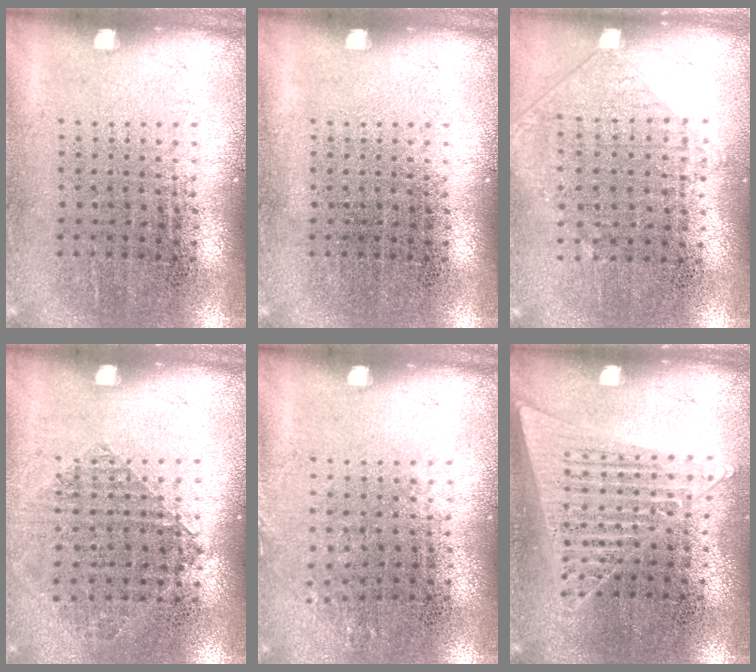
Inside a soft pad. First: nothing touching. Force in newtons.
{"total": 0.0}
{"total": 1.0, "press": 0.9, "slide": 0.4}
{"total": 0.9, "press": 0.9, "slide": 0.3}
{"total": 0.7, "press": 0.7, "slide": 0.2}
{"total": 1.2, "press": 1.2, "slide": 0.4}